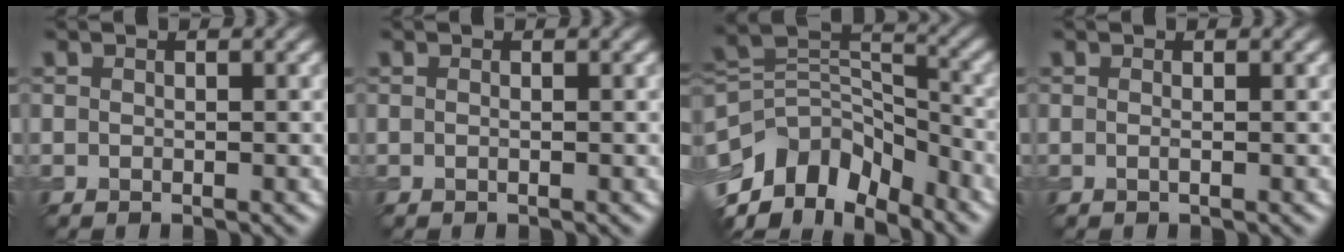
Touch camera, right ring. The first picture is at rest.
{"total": 0.0}
{"total": 9.6, "force": [-6.0, 5.6, 5.0], "torque": [-0.086, 0.006, -0.119]}
{"total": 0.6, "force": [-0.1, 0.2, 0.5], "torque": [-0.009, -0.003, -0.004]}